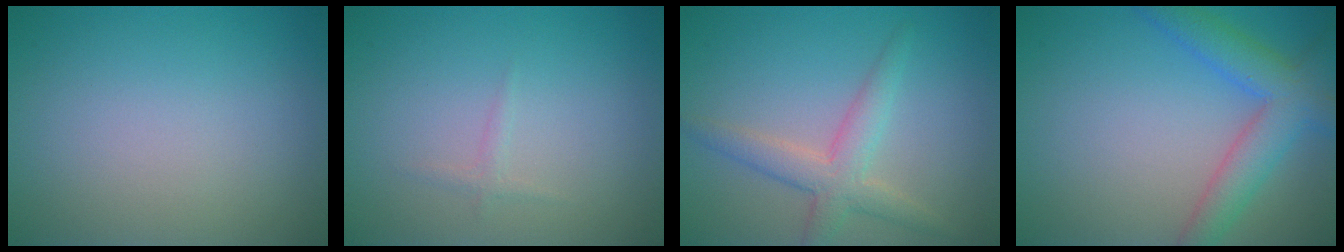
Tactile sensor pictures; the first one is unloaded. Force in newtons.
{"total": 0.7, "press": 0.7, "slide": 0.0}
{"total": 3.5, "press": 3.5, "slide": 0.1}
{"total": 5.1, "press": 5.1, "slide": 0.3}